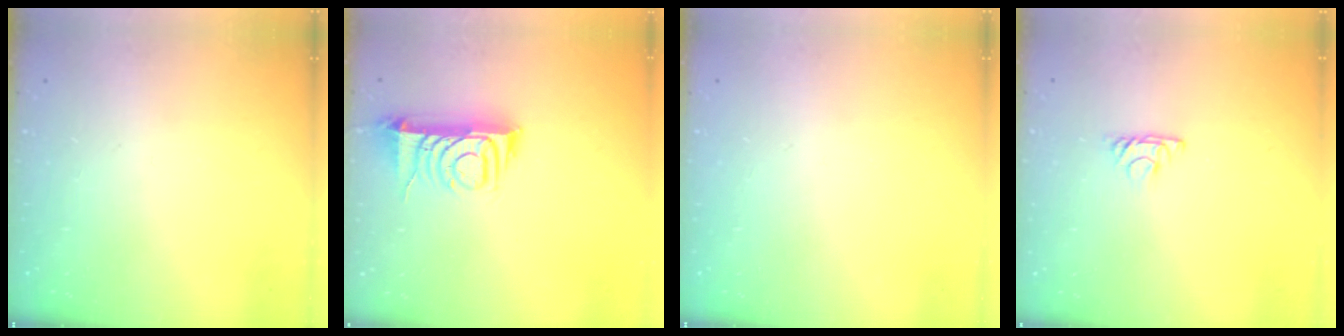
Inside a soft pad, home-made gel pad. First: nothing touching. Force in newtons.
{"total": 9.0, "press": 9.0, "slide": 0.7}
{"total": 0.0}
{"total": 4.3, "press": 4.3, "slide": 0.7}